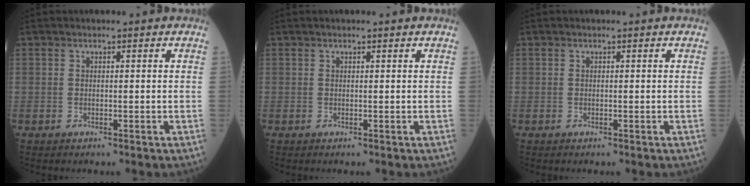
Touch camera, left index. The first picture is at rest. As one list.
[{"total": 0.0}, {"total": 0.0}]